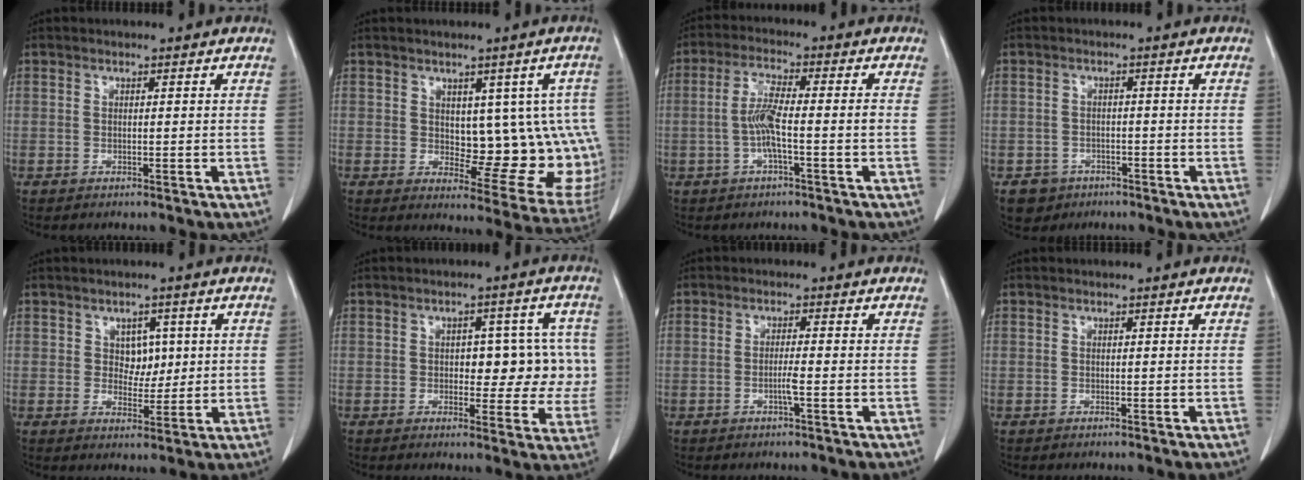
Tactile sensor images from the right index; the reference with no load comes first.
{"total": 12.4, "force": [1.5, 6.3, 10.6], "torque": [-0.102, 0.007, 0.032]}
{"total": 5.7, "force": [-1.2, 0.3, 5.5], "torque": [-0.114, 0.009, -0.025]}
{"total": 3.6, "force": [-2.0, 3.0, 0.2], "torque": [0.000, 0.011, -0.025]}
{"total": 3.7, "force": [1.0, 2.7, 2.4], "torque": [-0.027, 0.001, 0.019]}
{"total": 8.1, "force": [0.4, 4.6, 6.6], "torque": [-0.058, 0.024, 0.009]}
{"total": 2.1, "force": [-0.7, -0.3, 1.9], "torque": [-0.039, -0.002, -0.014]}
{"total": 0.0}